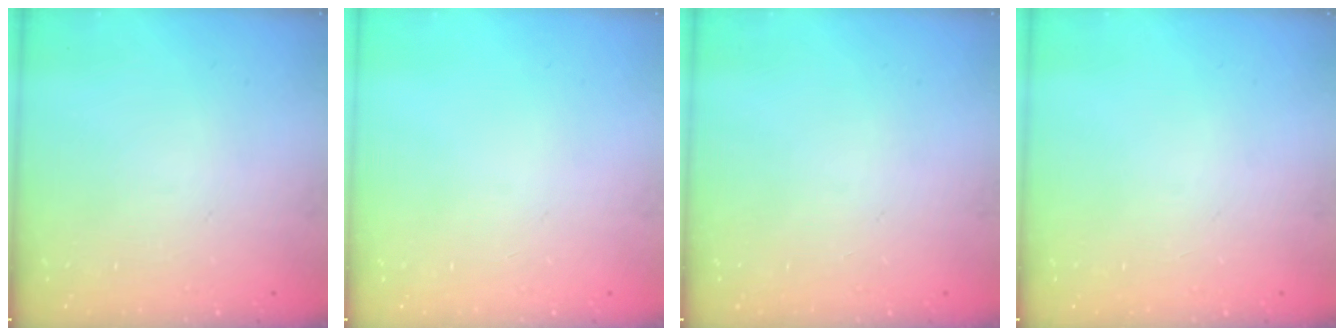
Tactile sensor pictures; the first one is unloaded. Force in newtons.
{"total": 0.0}
{"total": 0.0}
{"total": 0.0}